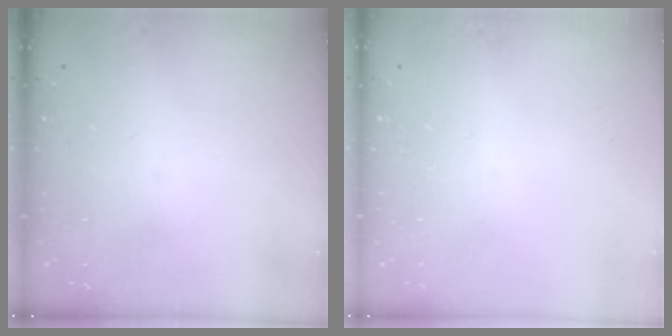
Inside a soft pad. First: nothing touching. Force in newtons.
{"total": 0.0}